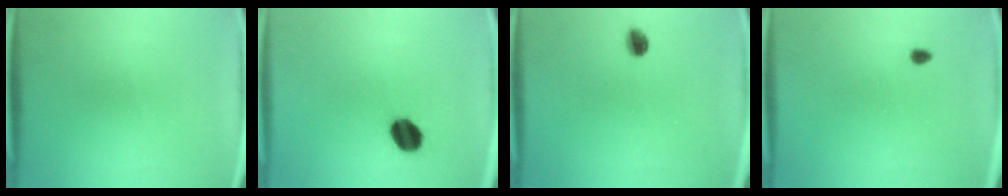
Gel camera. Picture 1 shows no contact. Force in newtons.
{"total": 7.5}
{"total": 4.2}
{"total": 1.0}